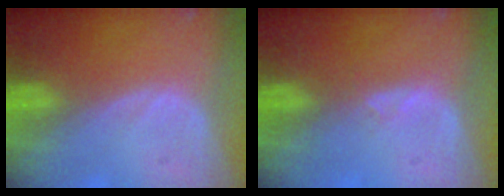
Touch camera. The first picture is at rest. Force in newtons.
{"total": 0.9, "press": 0.9, "slide": 0.3}